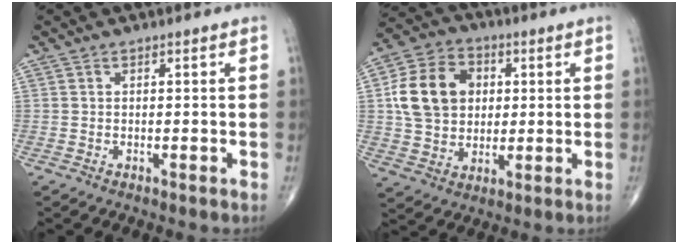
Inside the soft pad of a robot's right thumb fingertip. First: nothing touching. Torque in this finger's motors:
{"motor_torque": [0.75, 2.65, 0.90, -0.23, 0.10]}